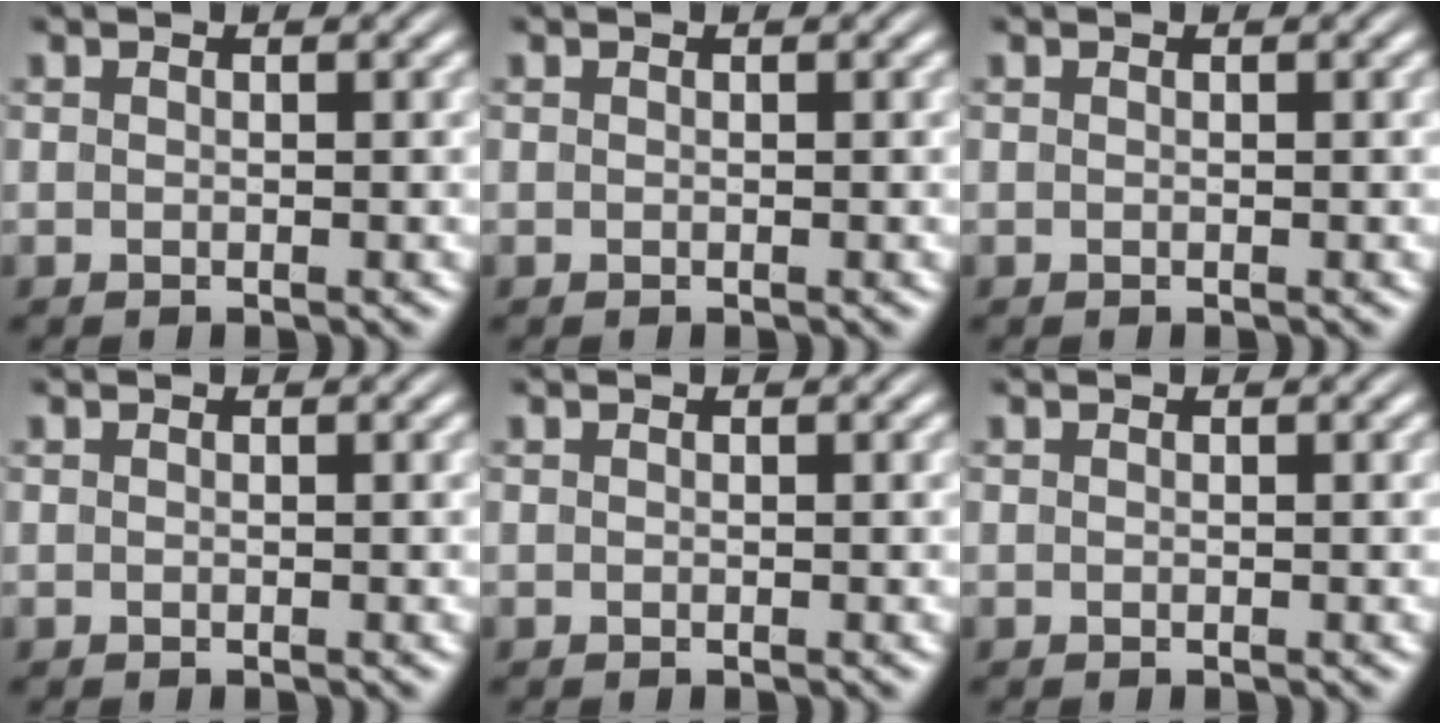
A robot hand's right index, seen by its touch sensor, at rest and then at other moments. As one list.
[{"total": 0.0}, {"total": 0.0}, {"total": 0.0}, {"total": 0.0}, {"total": 0.0}]